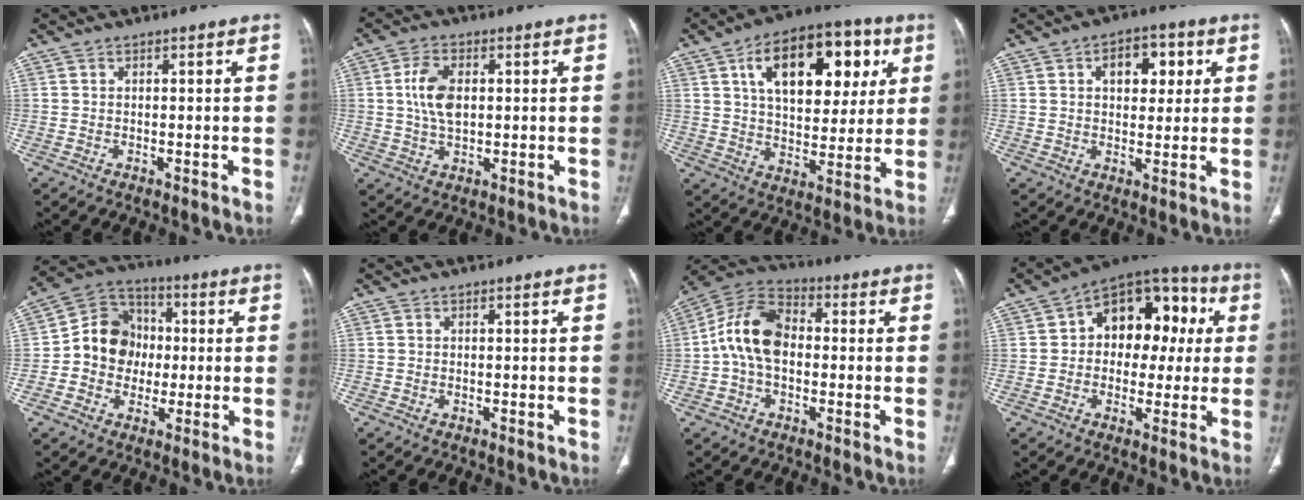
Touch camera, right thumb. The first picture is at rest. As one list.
[{"total": 7.3, "force": [1.1, 4.3, 5.8], "torque": [-0.112, -0.001, 0.021]}, {"total": 21.5, "force": [7.7, 12.0, 16.1], "torque": [-0.200, -0.003, 0.118]}, {"total": 8.6, "force": [2.7, 5.3, 6.1], "torque": [-0.051, 0.001, 0.037]}, {"total": 12.3, "force": [-0.7, 11.0, 5.5], "torque": [-0.052, 0.030, -0.022]}, {"total": 0.0}, {"total": 11.9, "force": [-0.4, 7.9, 8.9], "torque": [-0.161, 0.033, -0.021]}, {"total": 16.8, "force": [2.8, 11.2, 12.1], "torque": [-0.107, 0.039, 0.031]}]